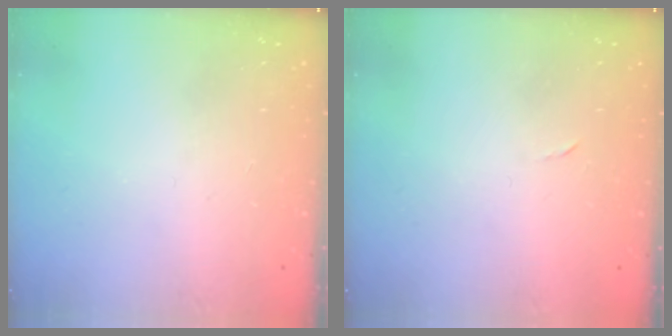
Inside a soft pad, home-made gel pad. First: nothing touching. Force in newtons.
{"total": 2.3, "press": 2.3, "slide": 0.4}